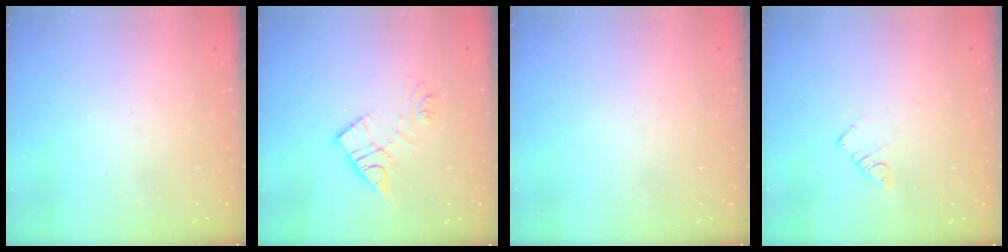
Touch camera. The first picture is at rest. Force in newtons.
{"total": 11.6, "press": 11.6, "slide": 0.9}
{"total": 0.0}
{"total": 3.1, "press": 3.1, "slide": 0.3}